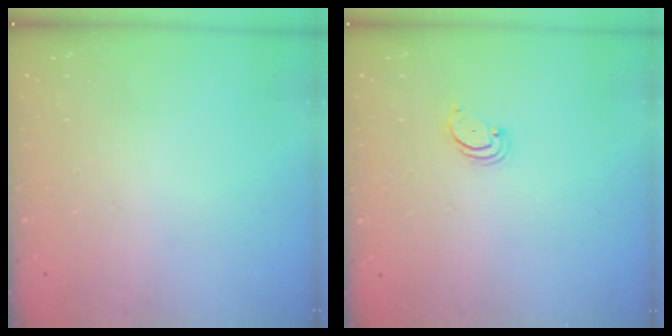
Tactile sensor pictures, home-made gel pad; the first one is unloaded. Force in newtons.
{"total": 2.2, "press": 2.2, "slide": 0.2}